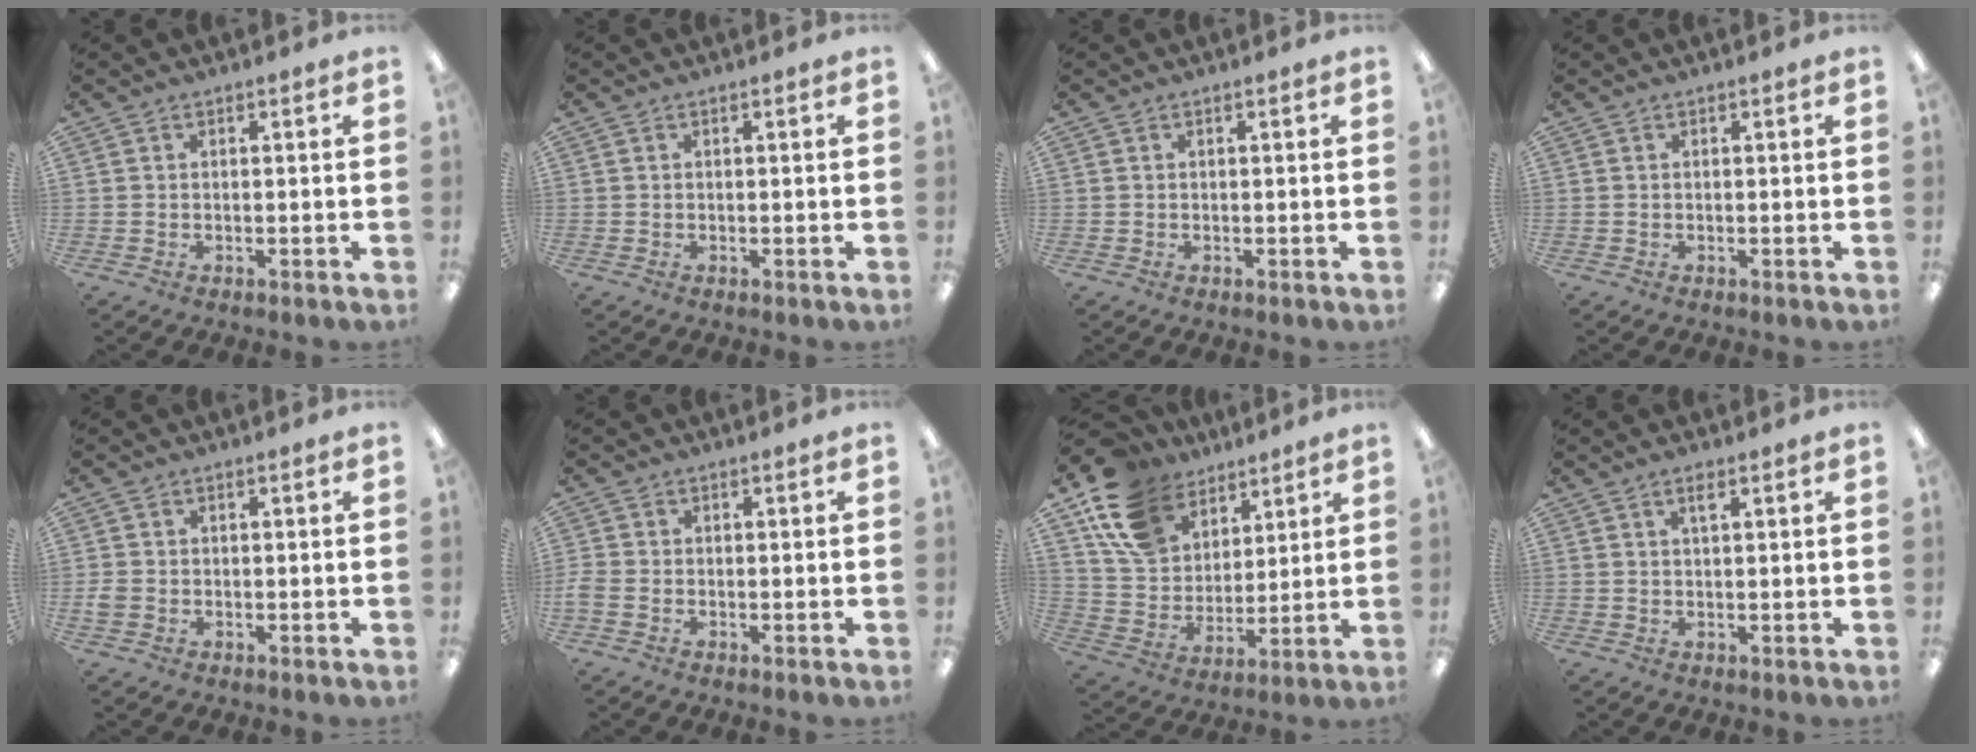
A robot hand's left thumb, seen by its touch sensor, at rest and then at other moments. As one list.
[{"total": 0.0}, {"total": 0.0}, {"total": 0.0}, {"total": 2.1, "force": [-0.5, 1.7, 1.1], "torque": [-0.017, 0.004, -0.008]}, {"total": 1.8, "force": [-0.8, 1.2, 1.1], "torque": [-0.024, 0.001, -0.015]}, {"total": 15.9, "force": [10.3, 10.5, 6.2], "torque": [-0.136, -0.047, 0.204]}, {"total": 1.9, "force": [1.1, 0.5, 1.4], "torque": [-0.024, -0.001, 0.017]}]